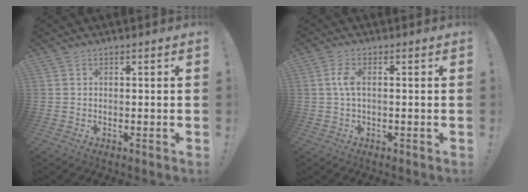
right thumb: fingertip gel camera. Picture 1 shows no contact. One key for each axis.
{"total": 4.4, "fx": 0.2, "fy": 1.8, "fz": 4.0, "tx": -0.074, "ty": 0.004, "tz": 0.000}